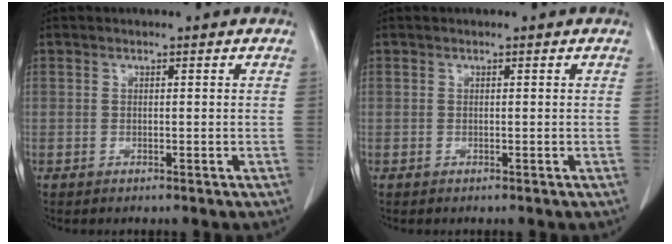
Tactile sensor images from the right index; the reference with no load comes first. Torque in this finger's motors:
{"motor_torque": [0.00, 0.00, 0.00, 0.00]}